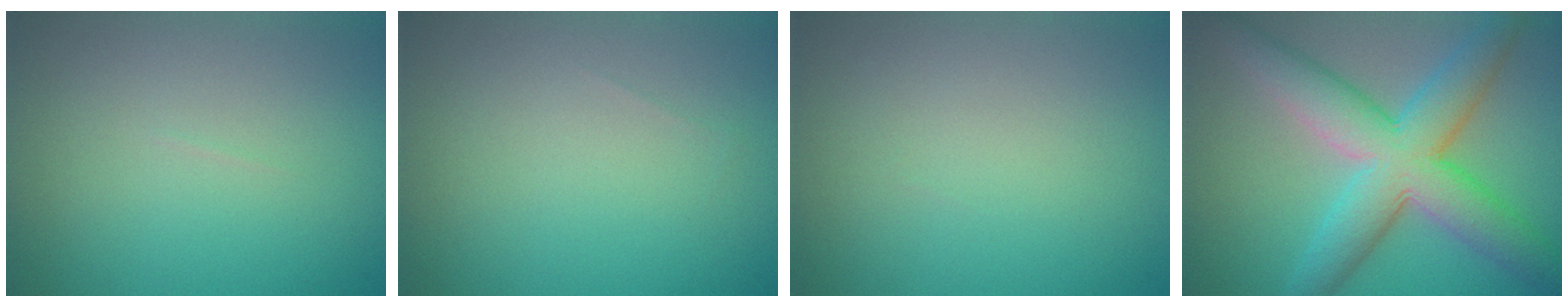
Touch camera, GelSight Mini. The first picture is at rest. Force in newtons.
{"total": 0.0}
{"total": 0.0}
{"total": 8.5, "press": 8.5, "slide": 0.4}